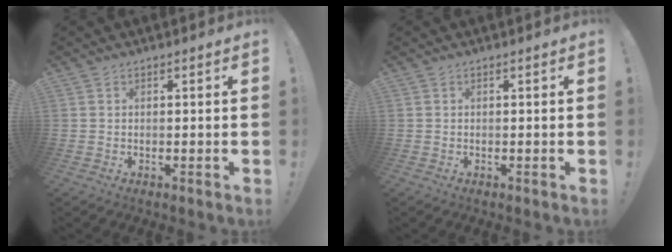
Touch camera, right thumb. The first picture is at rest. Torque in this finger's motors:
{"motor_torque": [0.00, 0.00, 0.00, 0.00, 0.00]}